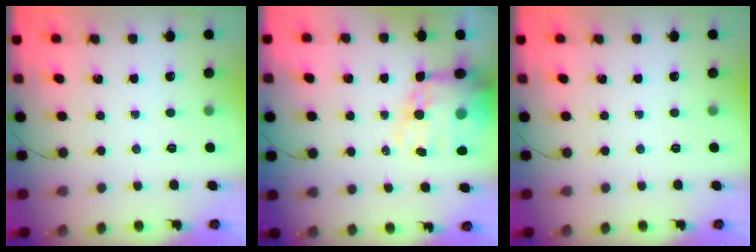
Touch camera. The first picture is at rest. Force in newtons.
{"total": 15.5, "press": 15.1, "slide": 3.6}
{"total": 0.0}